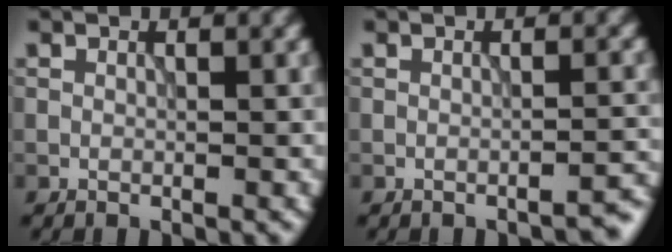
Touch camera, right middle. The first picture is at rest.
{"total": 1.7, "force": [-1.5, 0.2, 0.7], "torque": [0.003, 0.009, -0.024]}